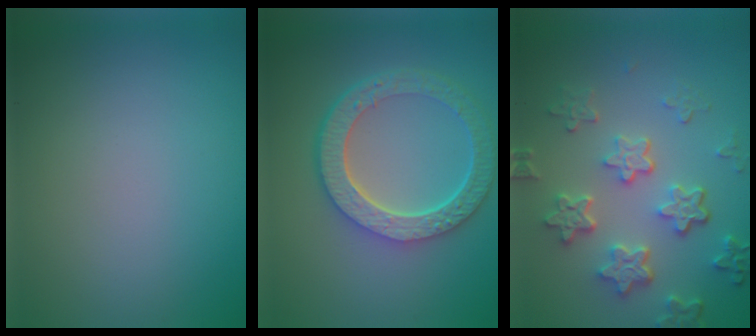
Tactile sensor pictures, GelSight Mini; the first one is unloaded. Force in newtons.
{"total": 6.2, "press": 4.7, "slide": 4.1}
{"total": 5.6, "press": 4.3, "slide": 3.6}